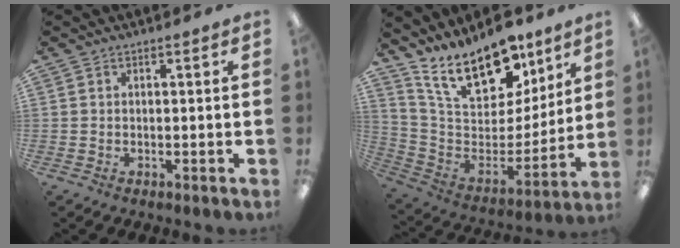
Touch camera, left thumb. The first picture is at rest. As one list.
[{"total": 20.4, "force": [14.9, 9.5, 10.2], "torque": [-0.180, -0.097, 0.269]}]